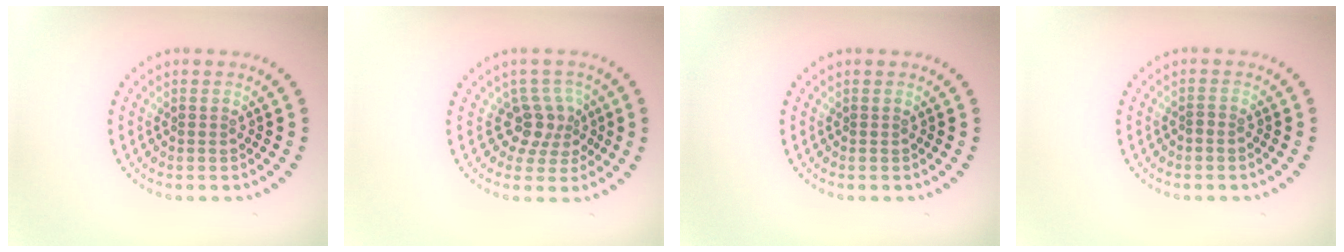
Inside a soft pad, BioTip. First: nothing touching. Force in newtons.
{"total": 2.8, "press": 2.1, "slide": 1.9}
{"total": 0.0}
{"total": 0.5, "press": 0.2, "slide": 0.5}